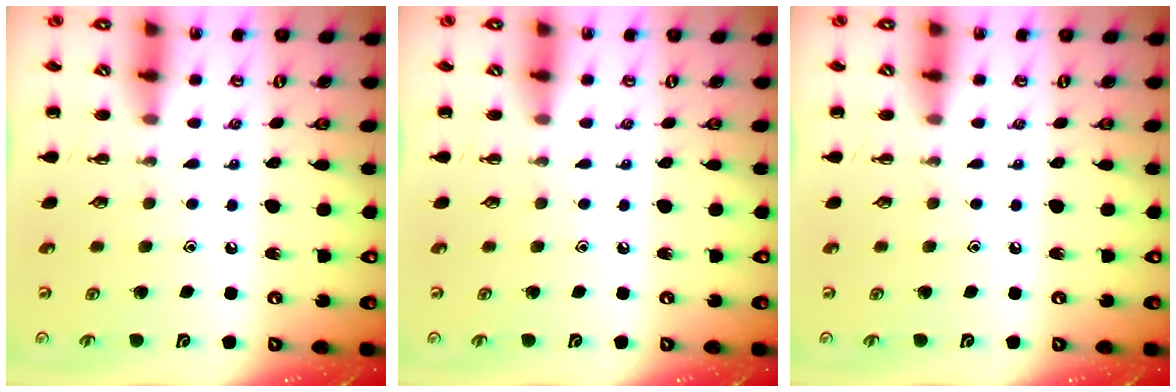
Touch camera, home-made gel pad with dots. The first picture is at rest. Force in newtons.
{"total": 0.0}
{"total": 0.0}